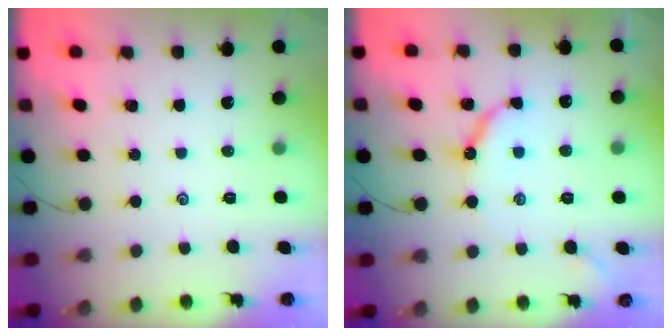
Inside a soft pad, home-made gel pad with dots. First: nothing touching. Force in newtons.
{"total": 8.3, "press": 8.2, "slide": 0.8}